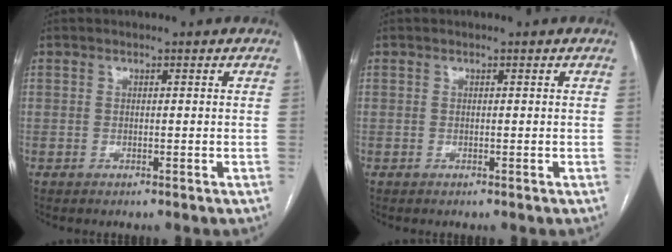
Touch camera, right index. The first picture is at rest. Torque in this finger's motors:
{"motor_torque": [0.01, -0.01, 0.00, 0.00]}